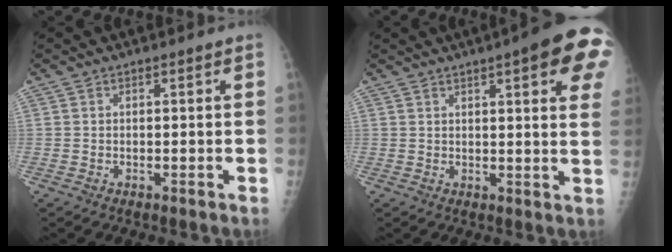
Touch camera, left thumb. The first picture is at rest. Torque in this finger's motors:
{"motor_torque": [1.76, 1.82, 1.10, -0.47, 0.10]}